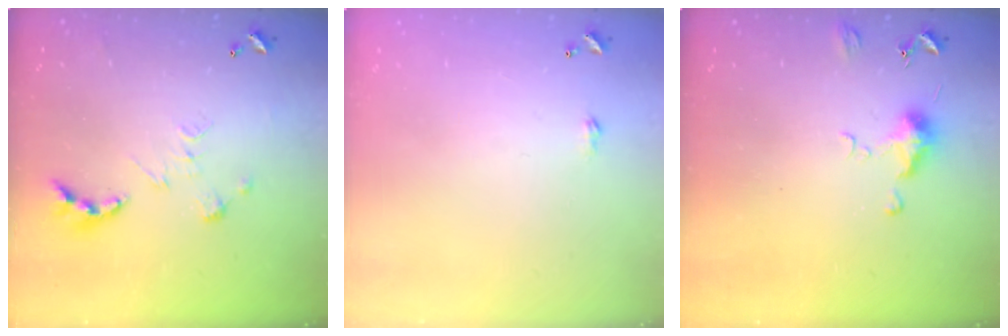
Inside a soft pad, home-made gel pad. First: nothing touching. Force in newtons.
{"total": 1.8, "press": 1.8, "slide": 0.3}
{"total": 5.9, "press": 5.8, "slide": 0.9}